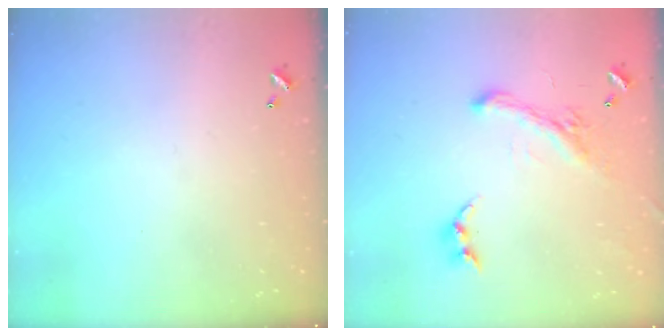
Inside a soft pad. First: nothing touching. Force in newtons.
{"total": 2.5, "press": 2.0, "slide": 1.4}